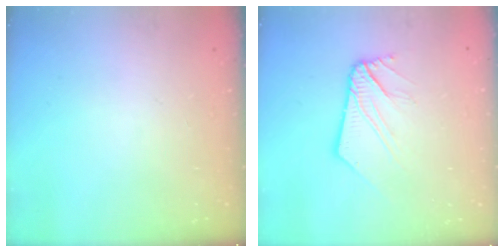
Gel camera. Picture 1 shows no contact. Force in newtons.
{"total": 11.3, "press": 11.3, "slide": 1.4}